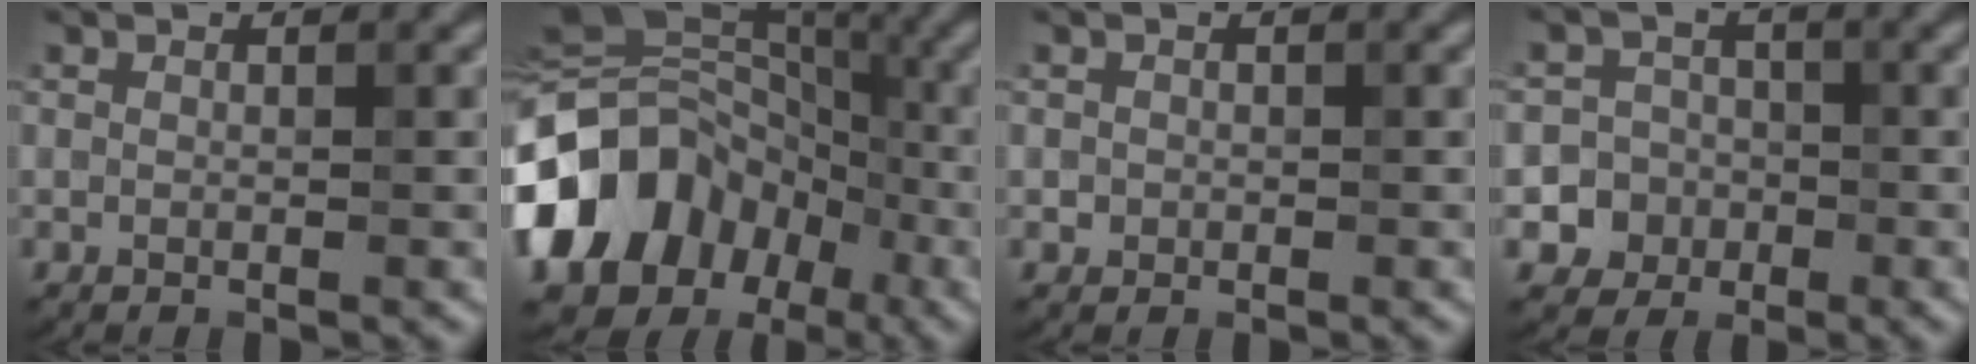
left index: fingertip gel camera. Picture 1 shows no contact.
{"total": 13.9, "force": [-3.9, 11.2, 7.3], "torque": [-0.146, 0.010, -0.091]}
{"total": 0.7, "force": [-0.1, 0.7, 0.0], "torque": [0.005, -0.004, -0.003]}
{"total": 6.3, "force": [-2.4, 5.8, 0.6], "torque": [0.013, -0.003, -0.058]}